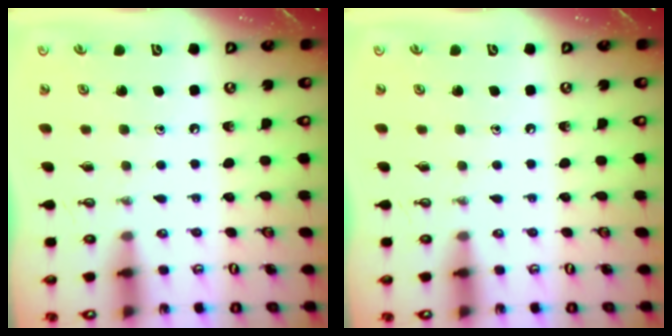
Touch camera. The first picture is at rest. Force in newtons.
{"total": 0.0}